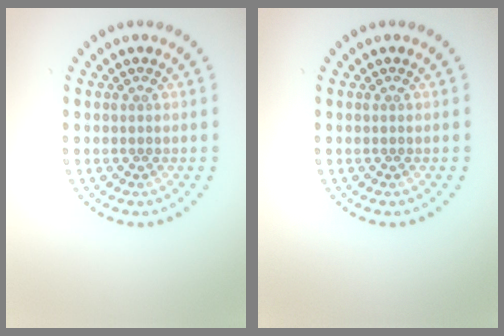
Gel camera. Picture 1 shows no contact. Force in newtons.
{"total": 0.0}